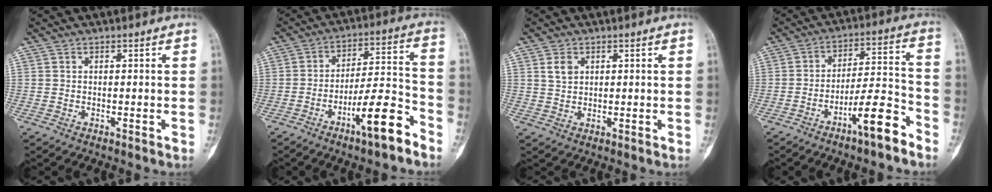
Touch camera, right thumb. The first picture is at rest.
{"total": 12.5, "force": [-7.6, 2.6, 9.6], "torque": [-0.153, 0.065, -0.124]}
{"total": 2.8, "force": [1.2, 1.9, 1.6], "torque": [-0.022, -0.002, 0.028]}
{"total": 10.8, "force": [-7.0, 2.0, 8.0], "torque": [-0.130, 0.063, -0.116]}